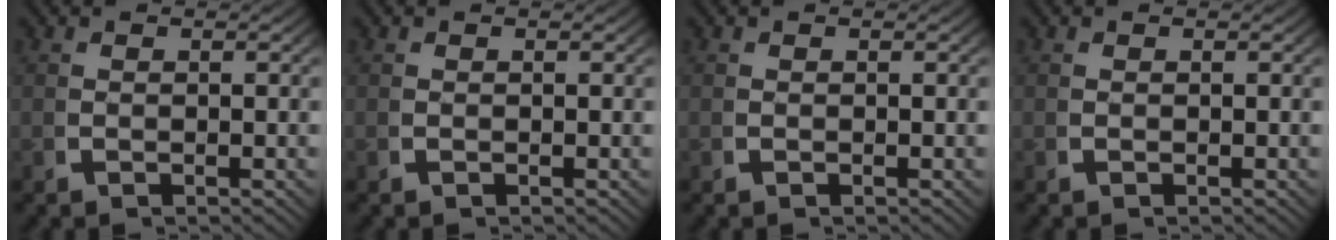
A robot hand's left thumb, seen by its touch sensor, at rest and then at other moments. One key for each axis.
{"total": 0.0}
{"total": 0.0}
{"total": 0.0}